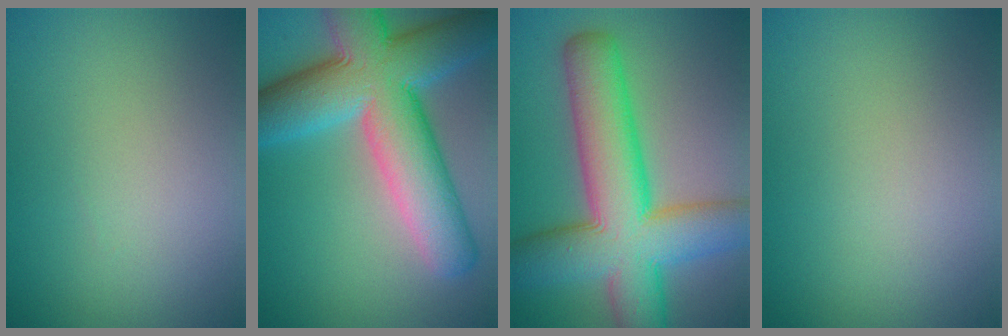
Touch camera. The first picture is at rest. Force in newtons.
{"total": 12.6, "press": 12.5, "slide": 0.6}
{"total": 12.1, "press": 12.1, "slide": 0.5}
{"total": 0.0}